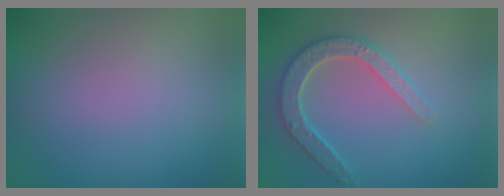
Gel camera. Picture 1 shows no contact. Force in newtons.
{"total": 4.4, "press": 3.7, "slide": 2.5}